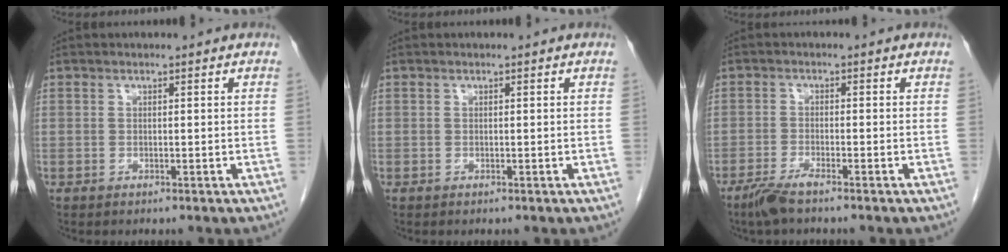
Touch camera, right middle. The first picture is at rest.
{"total": 0.0}
{"total": 3.5, "force": [-2.7, 0.2, 2.2], "torque": [-0.051, -0.007, -0.056]}